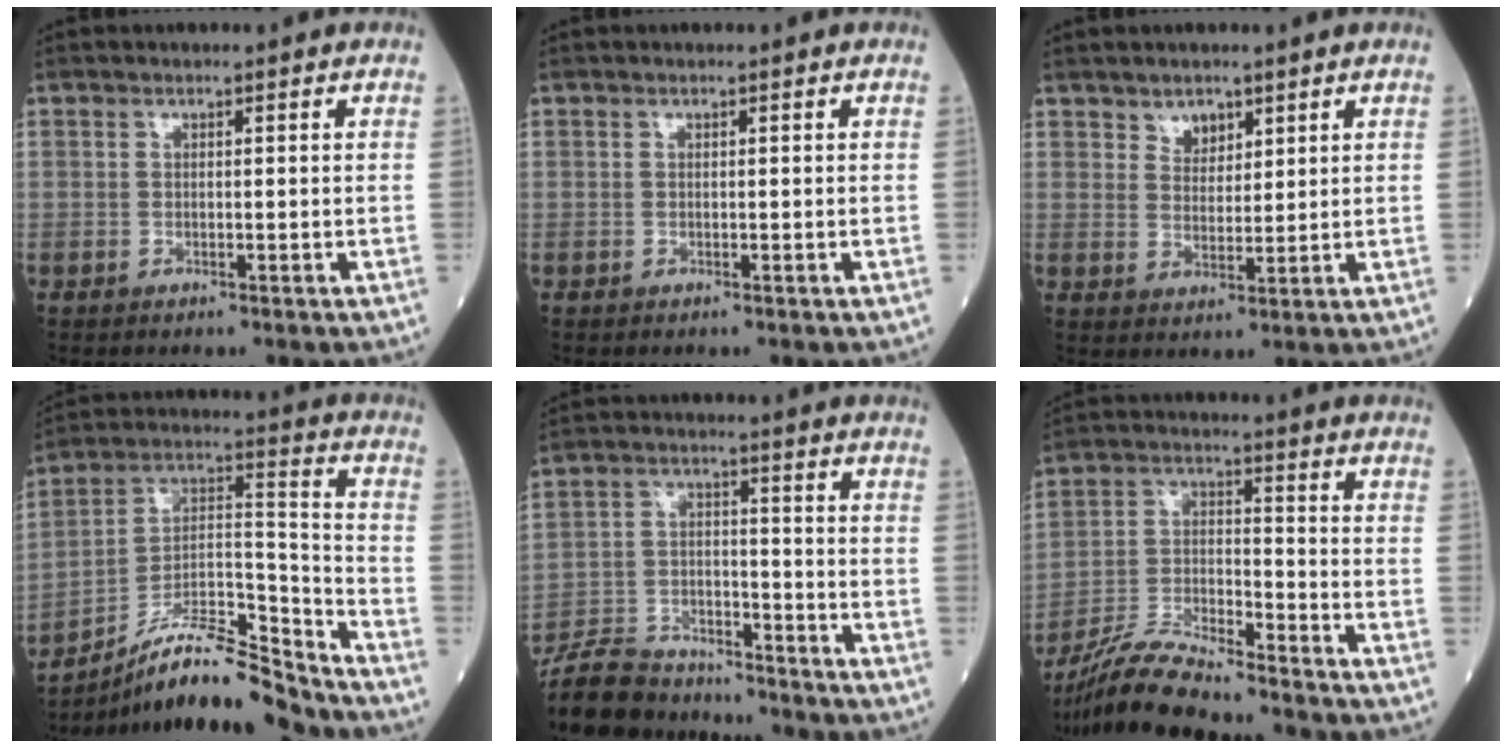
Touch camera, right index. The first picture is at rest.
{"total": 0.0}
{"total": 3.4, "force": [2.4, 2.1, 1.0], "torque": [-0.014, -0.003, 0.044]}
{"total": 15.2, "force": [-13.5, 1.5, 6.7], "torque": [-0.104, 0.039, -0.234]}
{"total": 13.8, "force": [-12.8, 4.3, 3.1], "torque": [-0.059, 0.021, -0.219]}
{"total": 12.9, "force": [-11.9, 0.9, 5.0], "torque": [-0.096, -0.008, -0.223]}